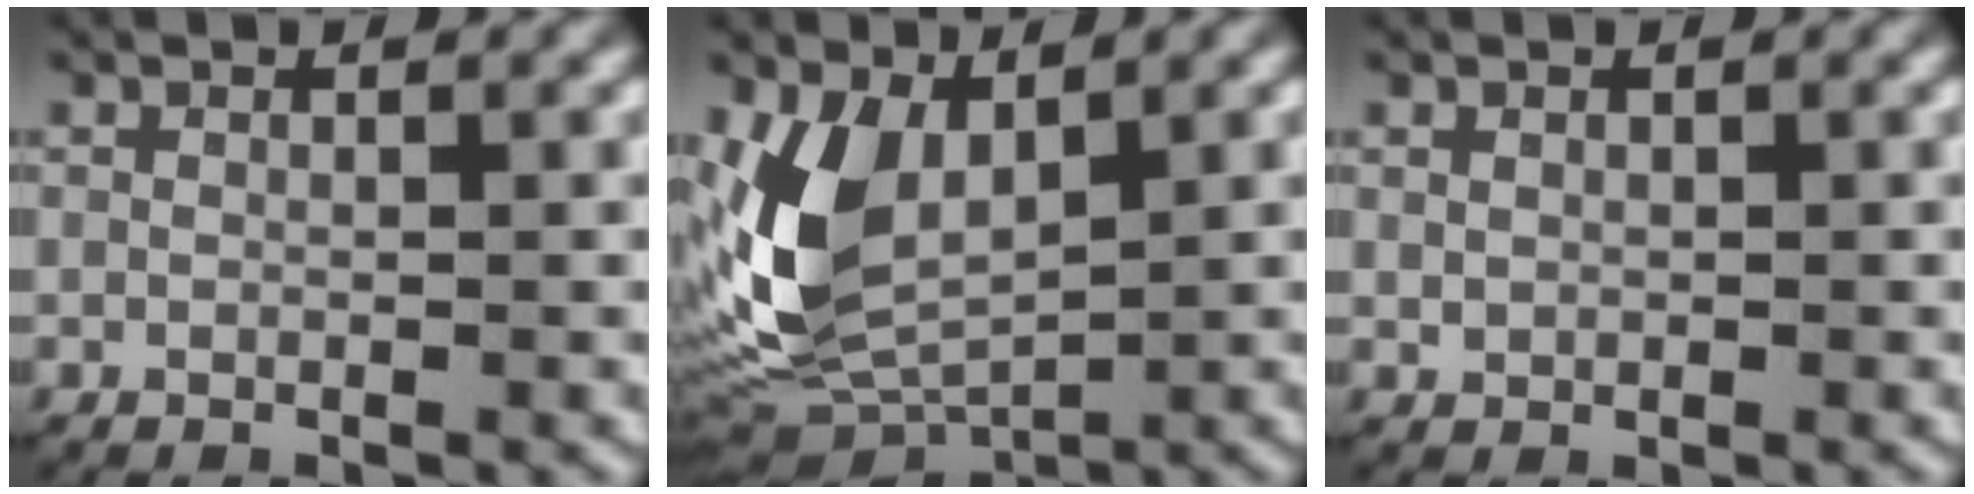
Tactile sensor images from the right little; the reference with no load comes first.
{"total": 7.0, "force": [0.8, 4.5, 5.3], "torque": [-0.124, -0.017, 0.021]}
{"total": 0.6, "force": [0.2, 0.5, 0.2], "torque": [-0.007, 0.002, 0.005]}